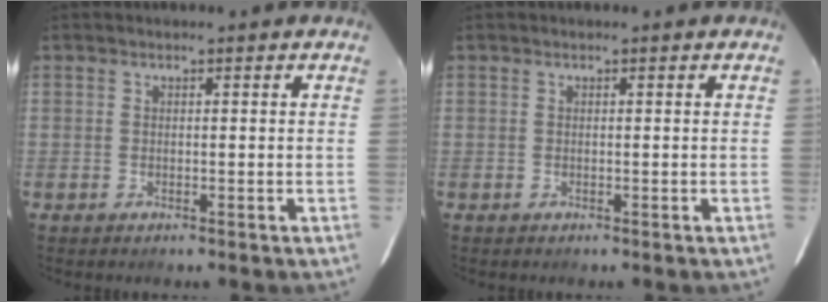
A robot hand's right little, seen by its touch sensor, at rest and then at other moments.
{"total": 0.0}